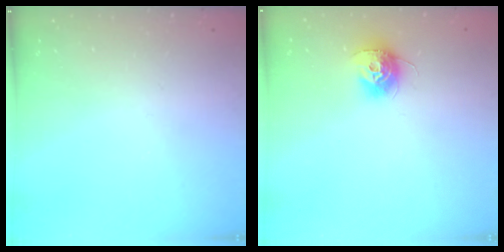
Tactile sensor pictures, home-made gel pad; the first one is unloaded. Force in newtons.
{"total": 10.2, "press": 10.2, "slide": 0.4}